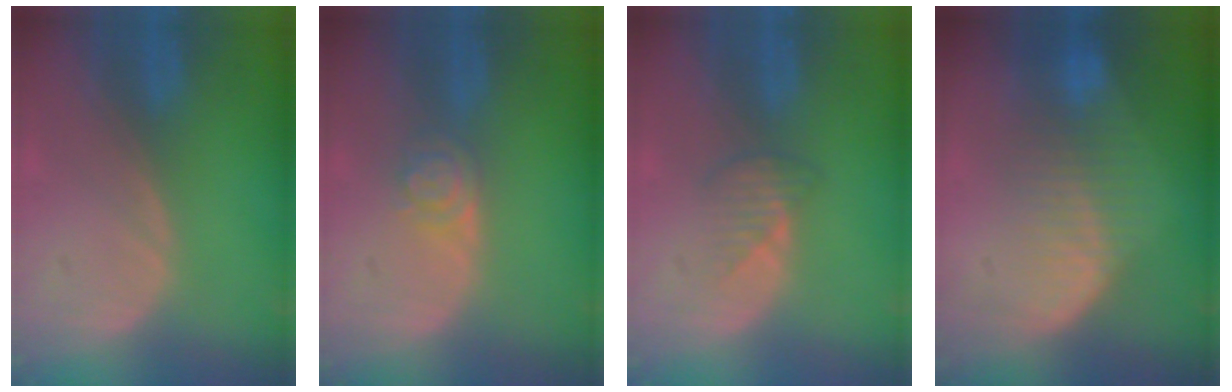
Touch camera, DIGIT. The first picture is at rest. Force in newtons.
{"total": 3.9, "press": 3.4, "slide": 1.9}
{"total": 2.5, "press": 2.5, "slide": 0.4}
{"total": 8.3, "press": 7.1, "slide": 4.3}